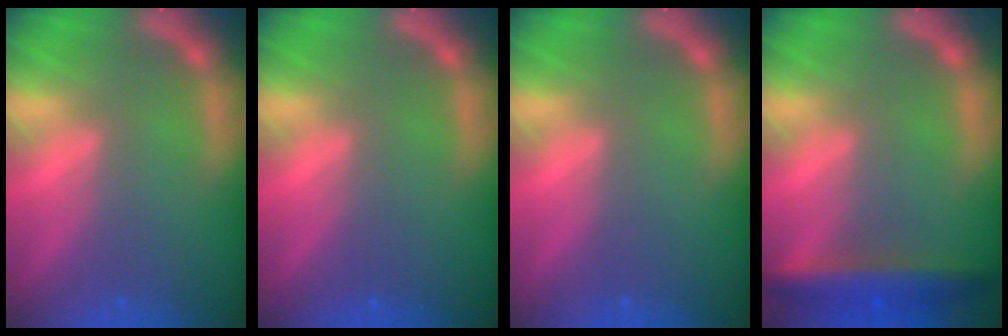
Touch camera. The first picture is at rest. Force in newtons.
{"total": 0.0}
{"total": 0.0}
{"total": 5.0}